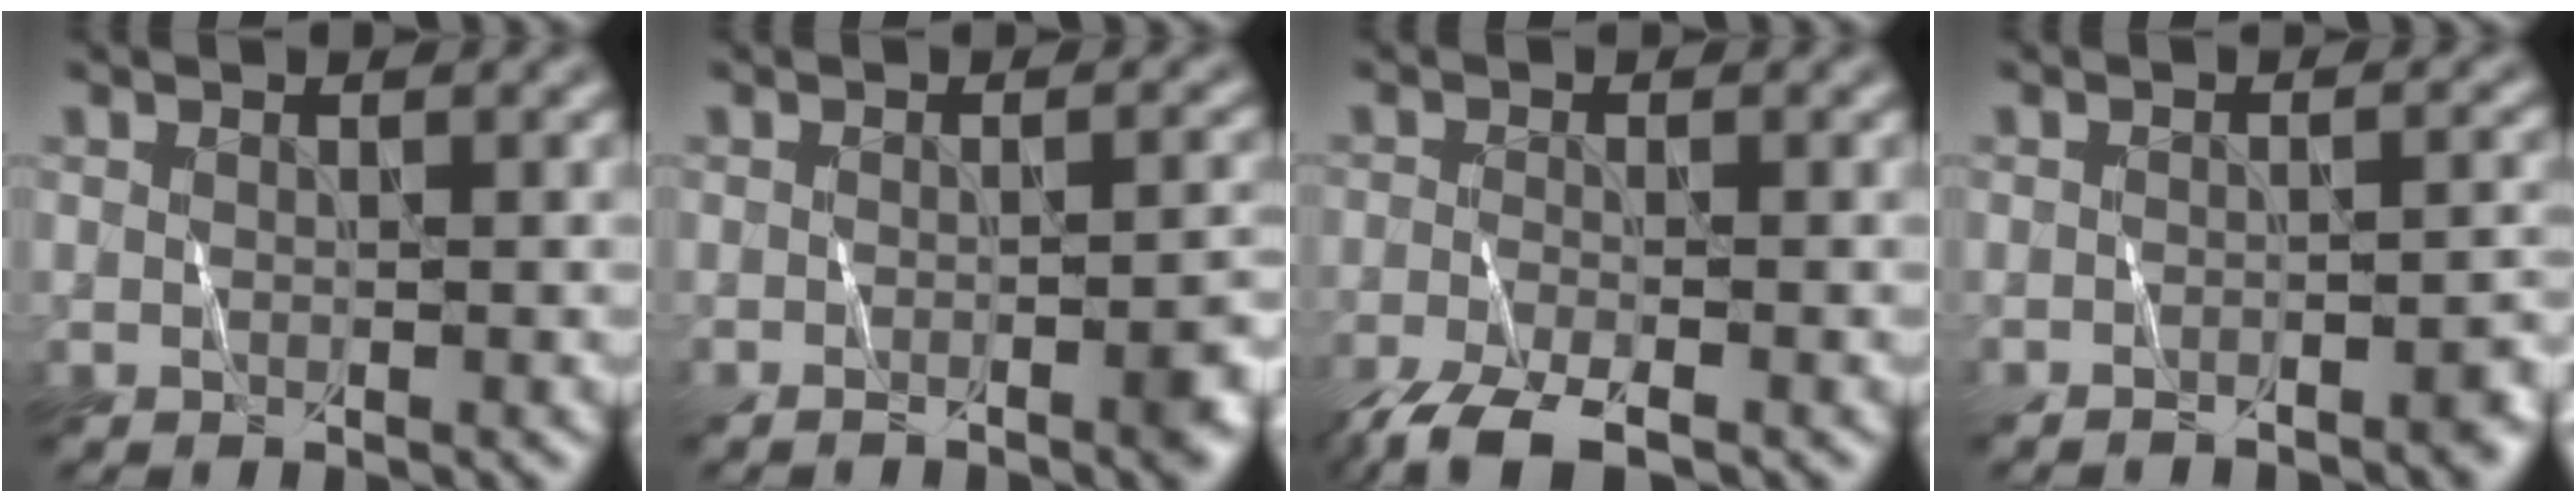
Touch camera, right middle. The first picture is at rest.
{"total": 2.8, "force": [-1.5, 0.6, 2.2], "torque": [-0.020, 0.002, -0.028]}
{"total": 4.6, "force": [-3.7, 0.8, 2.7], "torque": [-0.045, -0.010, -0.078]}
{"total": 2.4, "force": [-2.0, 0.3, 1.1], "torque": [-0.005, 0.004, -0.036]}